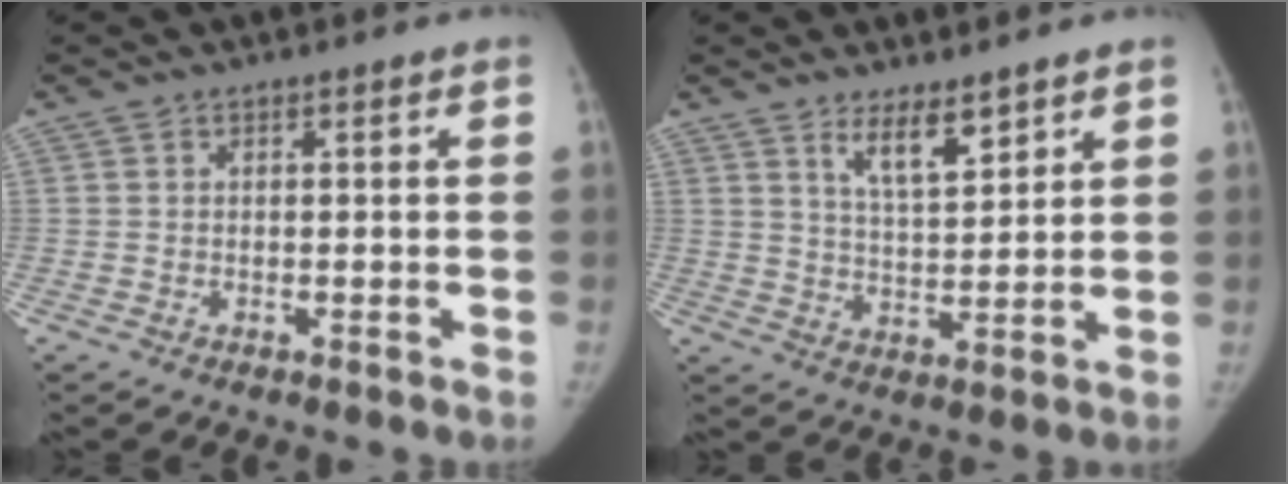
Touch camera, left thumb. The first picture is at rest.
{"total": 6.4, "force": [4.4, 1.9, 4.2], "torque": [-0.059, -0.040, 0.080]}